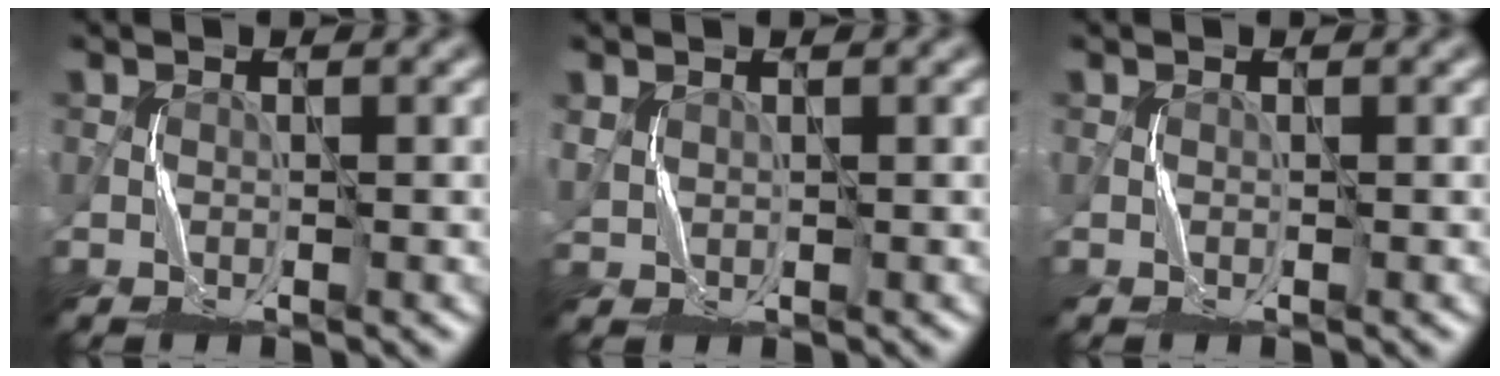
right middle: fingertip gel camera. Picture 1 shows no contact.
{"total": 0.8, "force": [0.7, 0.4, 0.0], "torque": [-0.007, 0.000, 0.020]}
{"total": 0.0}